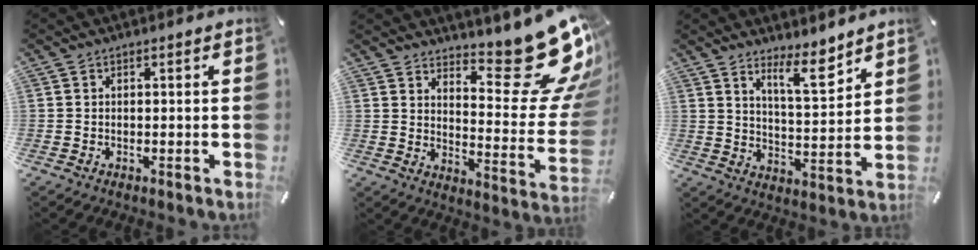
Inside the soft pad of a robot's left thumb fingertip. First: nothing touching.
{"total": 18.8, "force": [13.7, 6.2, 11.2], "torque": [-0.114, -0.135, 0.226]}
{"total": 9.2, "force": [7.3, 2.3, 5.1], "torque": [-0.072, -0.054, 0.123]}